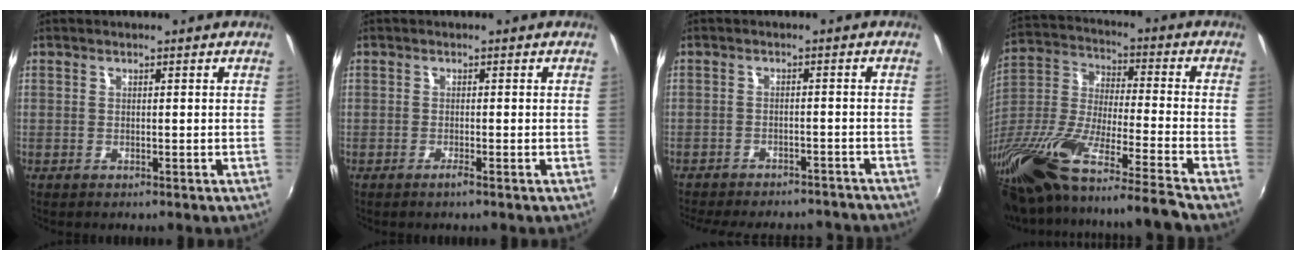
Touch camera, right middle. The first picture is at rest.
{"total": 0.9, "force": [-0.7, -0.2, 0.6], "torque": [-0.013, -0.003, -0.016]}
{"total": 16.9, "force": [-14.7, 5.4, 6.2], "torque": [-0.137, -0.001, -0.185]}
{"total": 24.2, "force": [-17.9, 0.6, 16.3], "torque": [-0.274, -0.067, -0.316]}